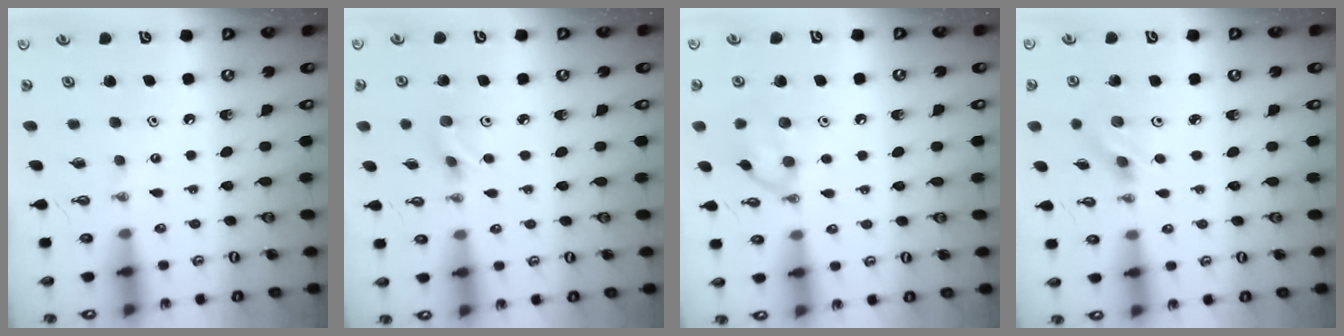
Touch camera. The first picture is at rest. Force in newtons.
{"total": 3.9, "press": 3.8, "slide": 0.7}
{"total": 9.8, "press": 9.4, "slide": 2.9}
{"total": 2.8, "press": 2.5, "slide": 1.3}